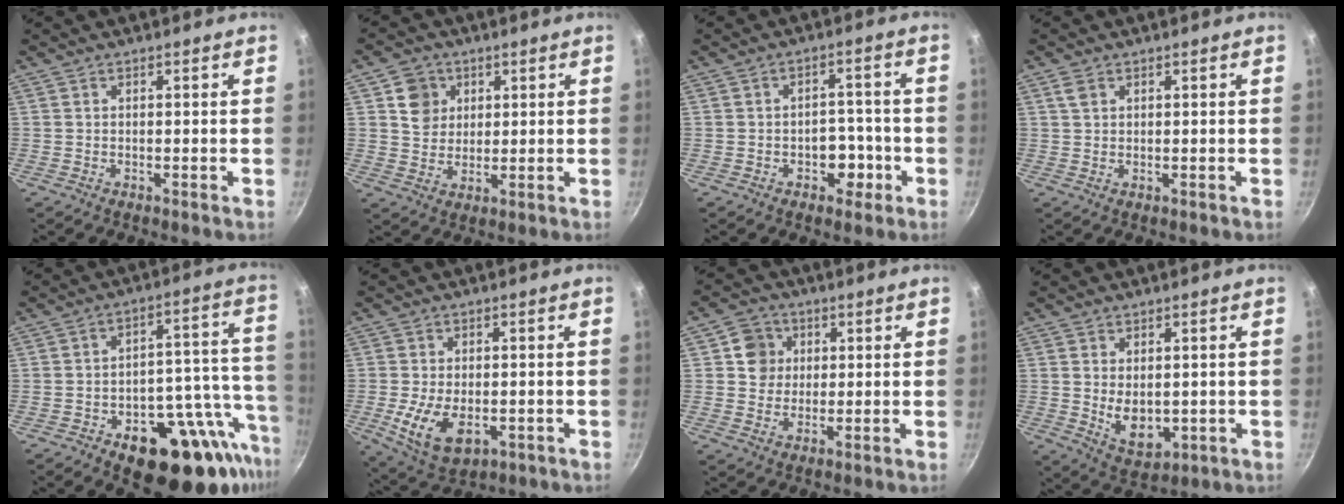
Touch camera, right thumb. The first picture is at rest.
{"total": 6.5, "force": [2.3, 5.7, 2.1], "torque": [0.000, -0.003, 0.040]}
{"total": 5.8, "force": [-2.2, 4.2, 3.2], "torque": [-0.005, 0.021, -0.027]}
{"total": 2.1, "force": [1.0, 1.4, 1.2], "torque": [-0.020, -0.002, 0.020]}
{"total": 22.7, "force": [-10.0, 12.1, 16.4], "torque": [-0.164, 0.038, -0.136]}
{"total": 10.3, "force": [-2.3, 6.3, 7.9], "torque": [-0.140, -0.011, -0.026]}
{"total": 5.7, "force": [1.5, 5.2, 1.6], "torque": [0.011, -0.001, 0.020]}
{"total": 7.4, "force": [0.1, 4.9, 5.6], "torque": [-0.080, -0.018, 0.020]}